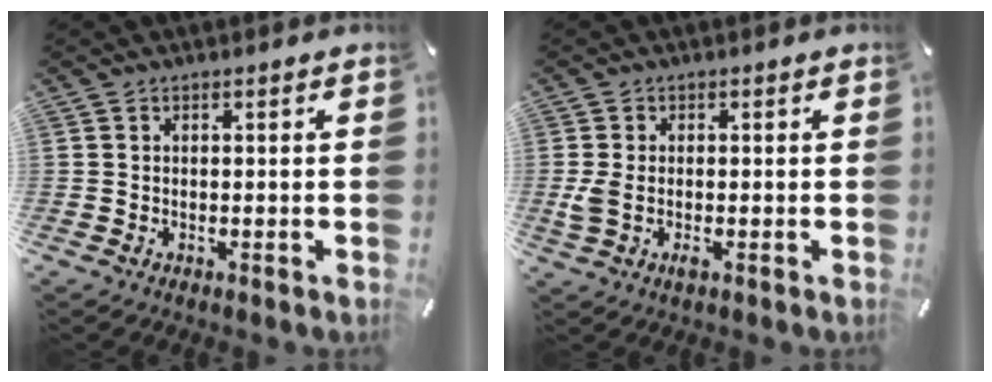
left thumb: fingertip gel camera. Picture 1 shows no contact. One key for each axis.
{"total": 3.4, "fx": -0.5, "fy": 1.9, "fz": 2.9, "tx": -0.056, "ty": -0.007, "tz": -0.010}